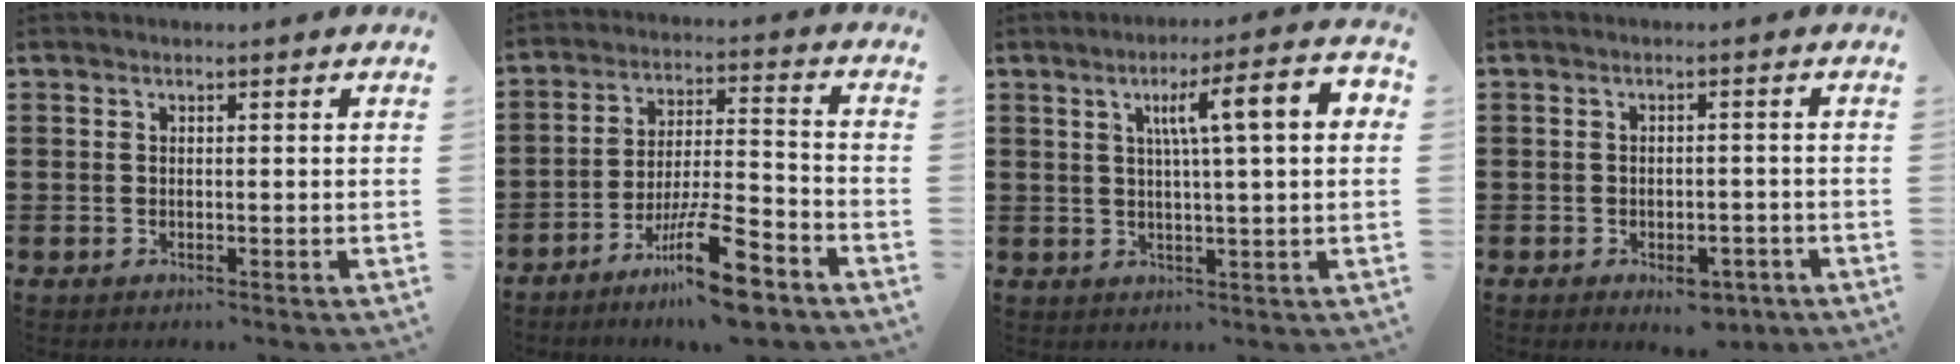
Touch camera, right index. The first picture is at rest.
{"total": 11.5, "force": [-7.6, 2.2, 8.4], "torque": [-0.146, 0.024, -0.139]}
{"total": 8.9, "force": [2.0, 1.2, 8.6], "torque": [-0.151, -0.001, 0.024]}
{"total": 3.4, "force": [-2.5, 1.6, 1.6], "torque": [-0.026, 0.008, -0.047]}